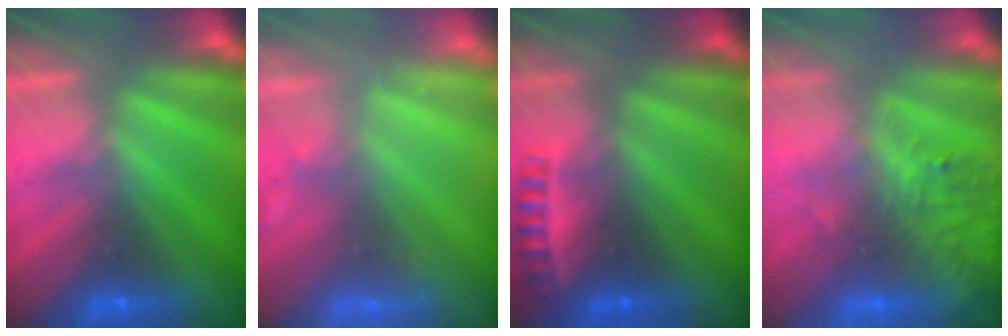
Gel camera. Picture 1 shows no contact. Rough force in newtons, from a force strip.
{"total": 2.9}
{"total": 2.4}
{"total": 7.5}